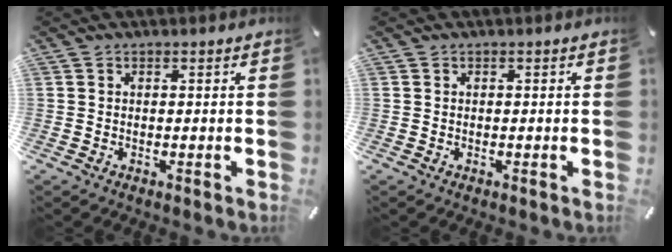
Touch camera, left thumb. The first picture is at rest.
{"total": 0.0}